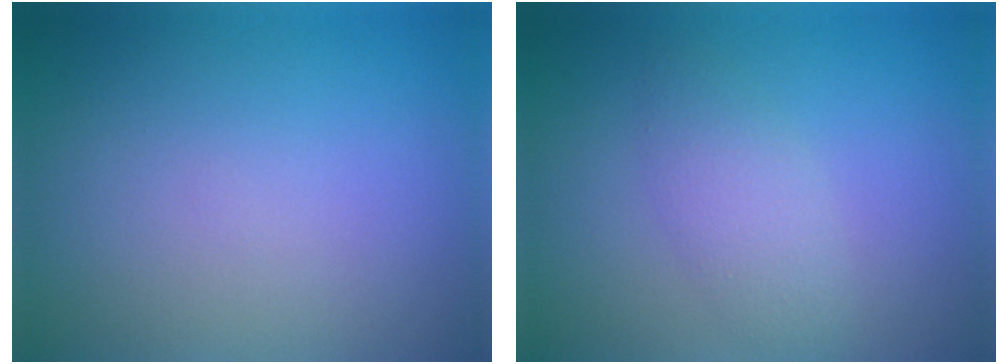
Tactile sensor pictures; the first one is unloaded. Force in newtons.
{"total": 2.7, "press": 2.6, "slide": 0.0}